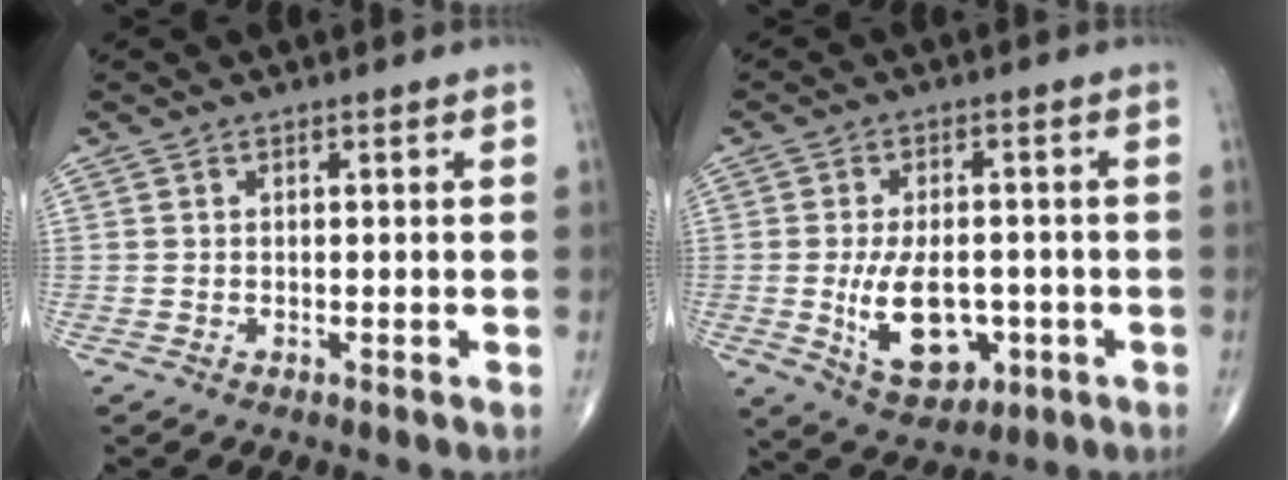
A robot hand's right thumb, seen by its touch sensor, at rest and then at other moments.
{"total": 11.3, "force": [-2.2, 6.6, 8.9], "torque": [-0.133, -0.003, -0.020]}